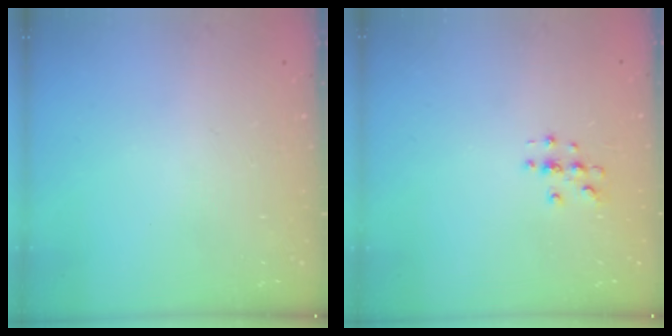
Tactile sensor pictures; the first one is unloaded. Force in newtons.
{"total": 3.0, "press": 3.0, "slide": 0.3}